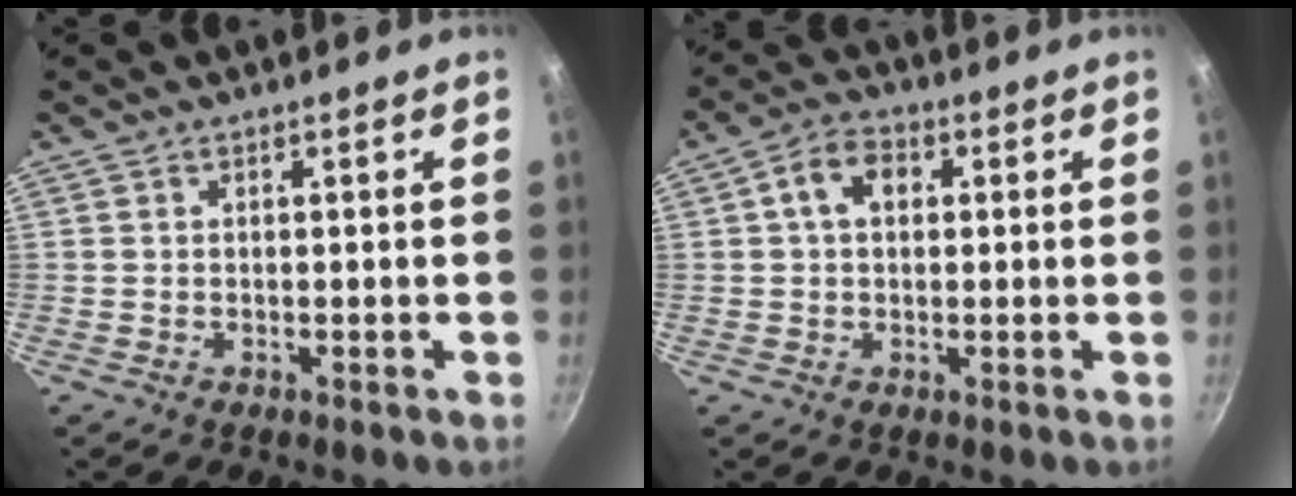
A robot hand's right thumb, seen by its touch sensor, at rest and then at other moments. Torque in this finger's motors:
{"motor_torque": [-0.01, 2.01, 0.80, -0.39, 0.05]}